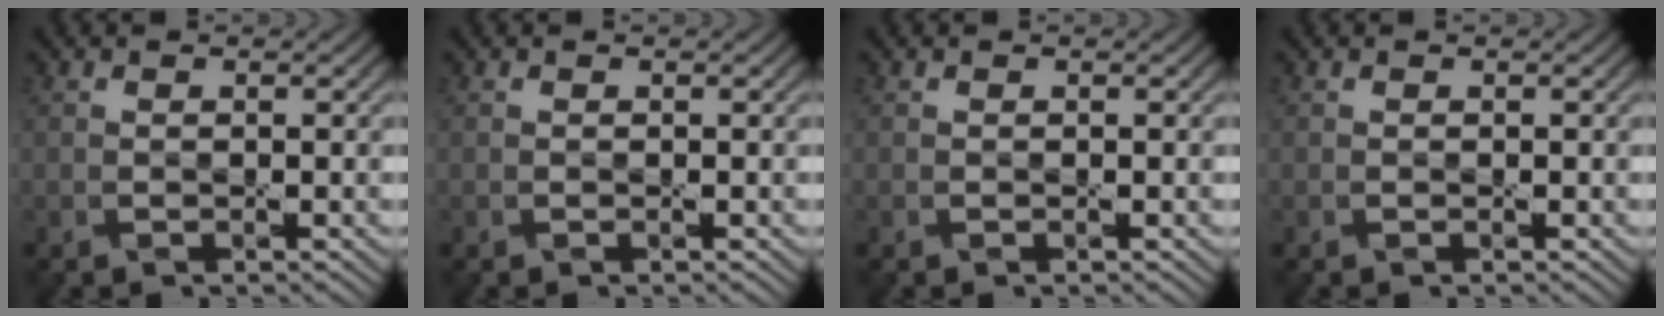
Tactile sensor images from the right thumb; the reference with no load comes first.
{"total": 0.0}
{"total": 0.0}
{"total": 0.0}